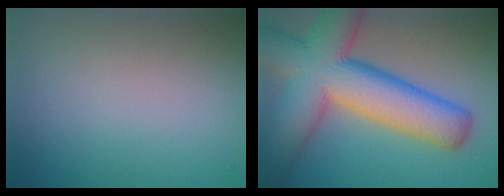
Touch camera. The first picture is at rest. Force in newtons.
{"total": 13.5, "press": 13.5, "slide": 0.6}